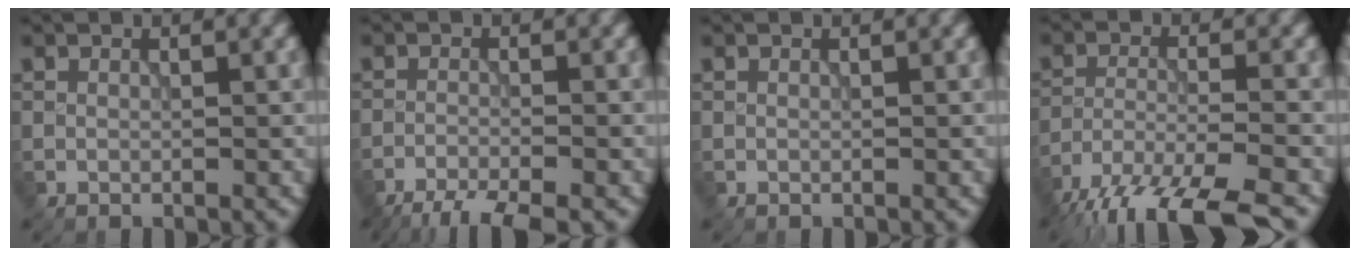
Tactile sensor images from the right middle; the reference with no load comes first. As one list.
[{"total": 4.5, "force": [-3.7, 0.6, 2.6], "torque": [-0.044, -0.012, -0.073]}, {"total": 0.0}, {"total": 12.6, "force": [-10.4, 3.4, 6.1], "torque": [-0.119, -0.037, -0.160]}]